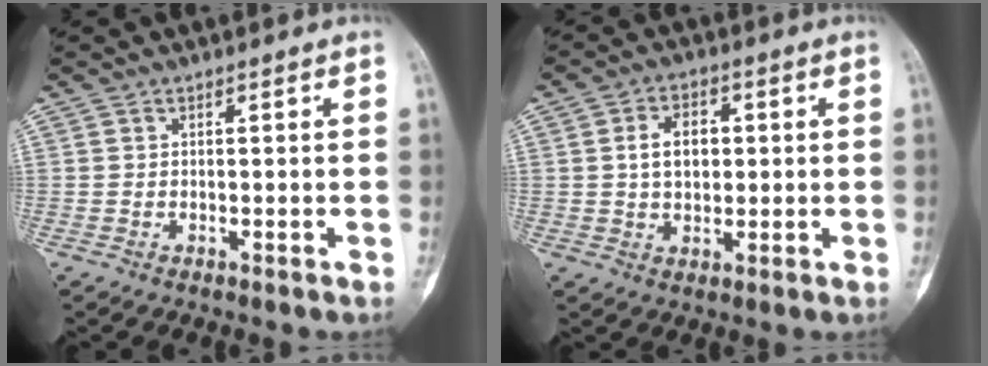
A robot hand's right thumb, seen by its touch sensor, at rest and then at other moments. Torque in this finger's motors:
{"motor_torque": [0.14, 0.13, 0.12, -0.14, 0.19]}